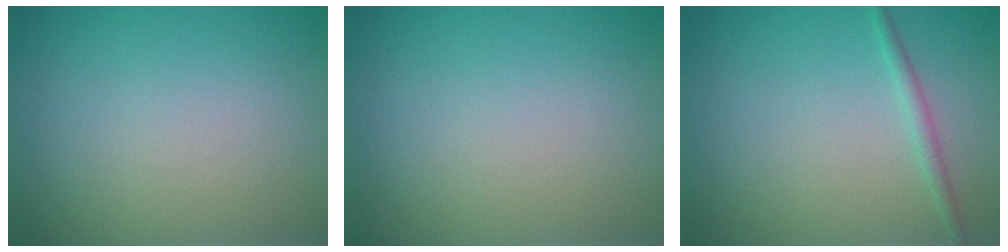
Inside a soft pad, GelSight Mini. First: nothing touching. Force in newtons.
{"total": 0.0}
{"total": 1.2, "press": 1.2, "slide": 0.1}